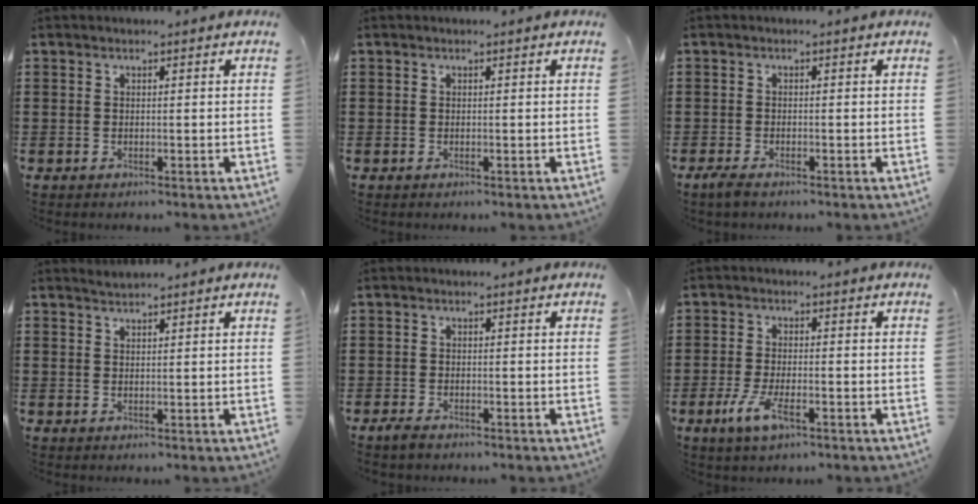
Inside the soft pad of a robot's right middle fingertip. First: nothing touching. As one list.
[{"total": 0.0}, {"total": 1.4, "force": [-1.0, 0.4, 0.9], "torque": [-0.026, -0.005, -0.021]}, {"total": 1.0, "force": [1.0, -0.1, 0.0], "torque": [-0.001, 0.000, 0.019]}, {"total": 1.4, "force": [-1.1, 0.5, 0.7], "torque": [-0.023, -0.004, -0.023]}, {"total": 5.3, "force": [-2.2, 1.6, 4.5], "torque": [-0.105, -0.011, -0.047]}]